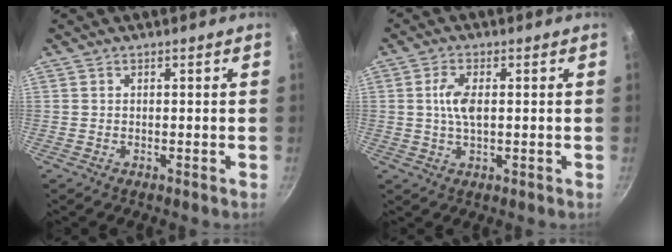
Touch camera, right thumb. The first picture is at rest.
{"total": 4.9, "force": [0.7, 2.0, 4.4], "torque": [-0.090, 0.003, 0.012]}